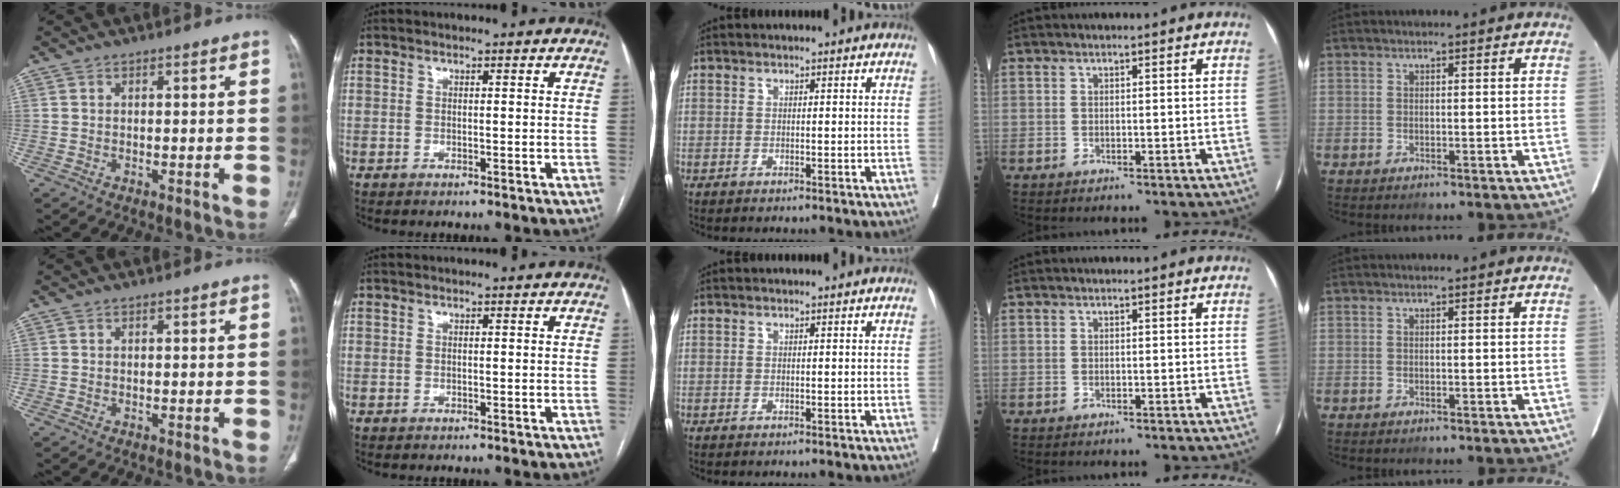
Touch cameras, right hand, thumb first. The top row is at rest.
{}